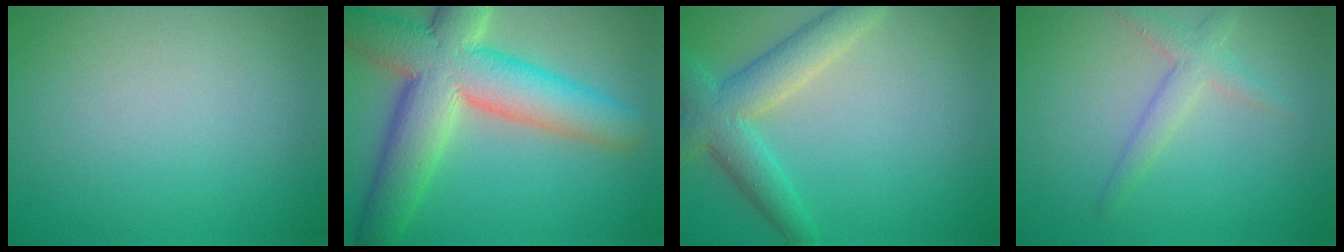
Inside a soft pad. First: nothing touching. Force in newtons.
{"total": 11.0, "press": 11.0, "slide": 1.0}
{"total": 4.9, "press": 4.9, "slide": 0.3}
{"total": 2.3, "press": 2.3, "slide": 0.1}